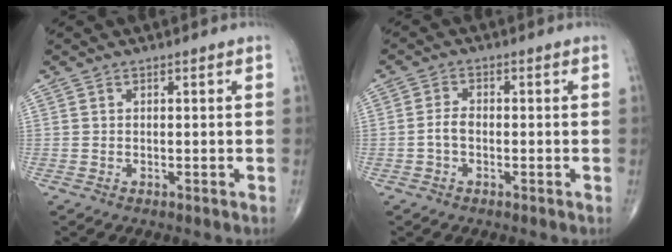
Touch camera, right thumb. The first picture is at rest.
{"total": 2.6, "force": [-0.8, 1.6, 1.9], "torque": [-0.037, 0.011, -0.019]}